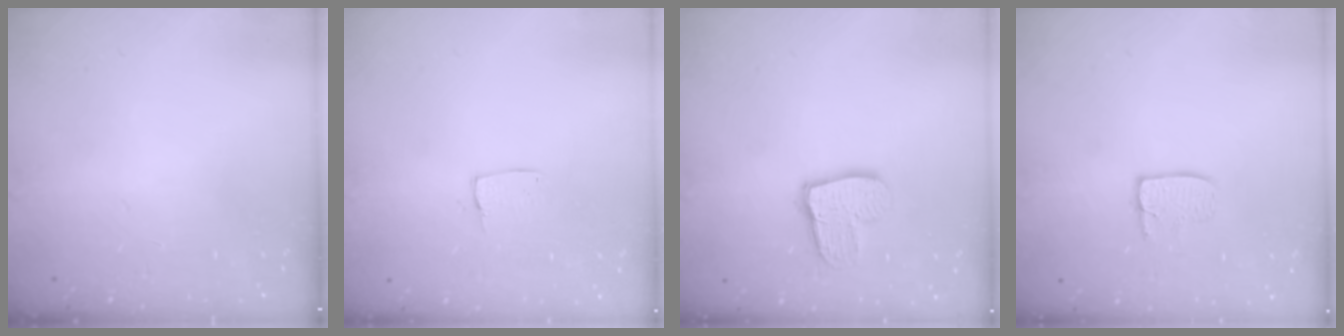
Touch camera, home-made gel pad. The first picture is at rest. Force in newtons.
{"total": 4.1, "press": 4.0, "slide": 0.2}
{"total": 11.4, "press": 11.4, "slide": 1.0}
{"total": 5.9, "press": 5.9, "slide": 0.4}